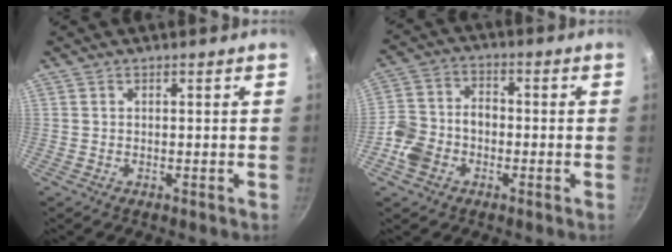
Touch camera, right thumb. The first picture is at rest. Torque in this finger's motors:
{"motor_torque": [1.17, 1.09, 0.91, 0.01, 0.11]}